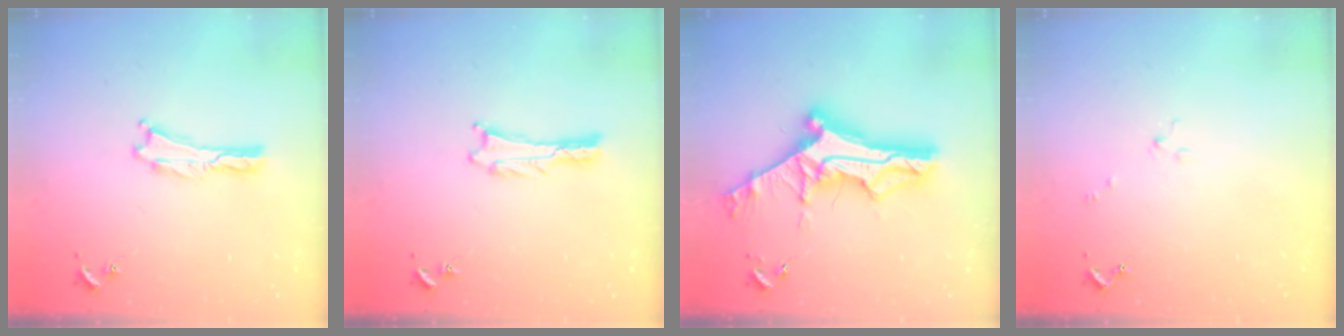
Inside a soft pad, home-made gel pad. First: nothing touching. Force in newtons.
{"total": 0.6, "press": 0.6, "slide": 0.1}
{"total": 13.2, "press": 13.1, "slide": 1.4}
{"total": 1.7, "press": 1.7, "slide": 0.3}